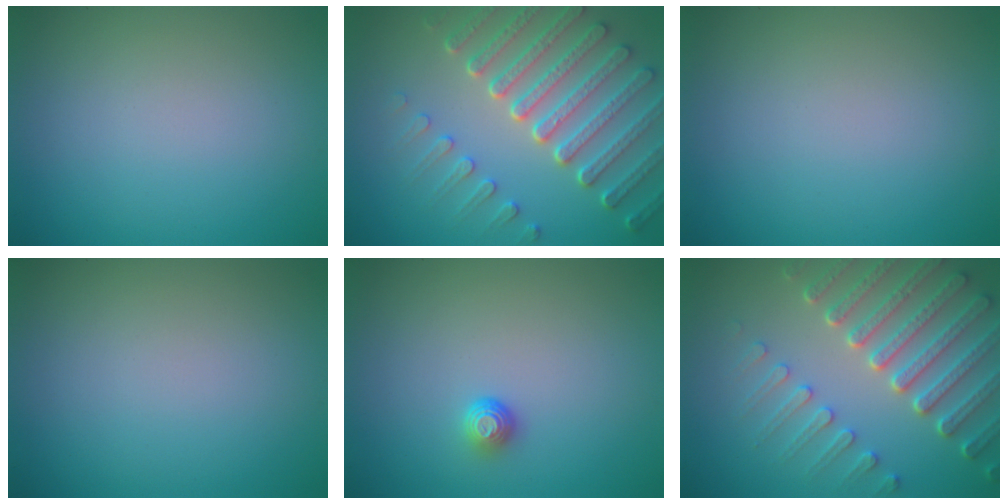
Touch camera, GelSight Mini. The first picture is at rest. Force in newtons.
{"total": 7.5, "press": 5.5, "slide": 5.0}
{"total": 0.0}
{"total": 0.0}
{"total": 1.2, "press": 0.9, "slide": 0.8}
{"total": 6.7, "press": 5.4, "slide": 4.0}